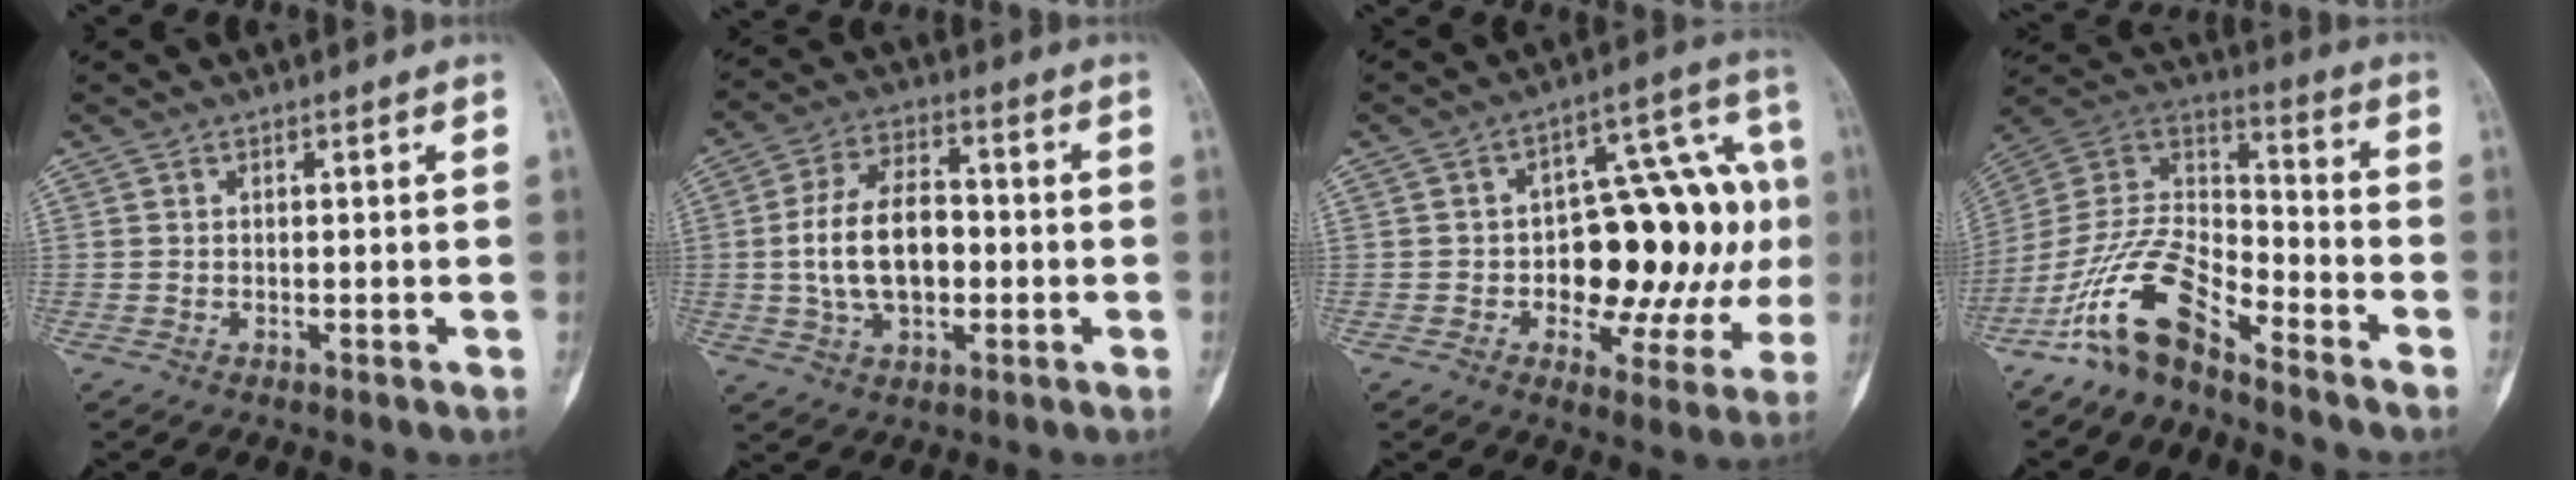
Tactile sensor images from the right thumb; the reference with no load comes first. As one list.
[{"total": 13.1, "force": [-0.8, 7.9, 10.5], "torque": [-0.179, 0.021, -0.014]}, {"total": 22.0, "force": [-0.9, 11.7, 18.7], "torque": [-0.209, 0.040, -0.005]}, {"total": 14.3, "force": [-10.4, 5.2, 8.3], "torque": [-0.148, 0.088, -0.207]}]